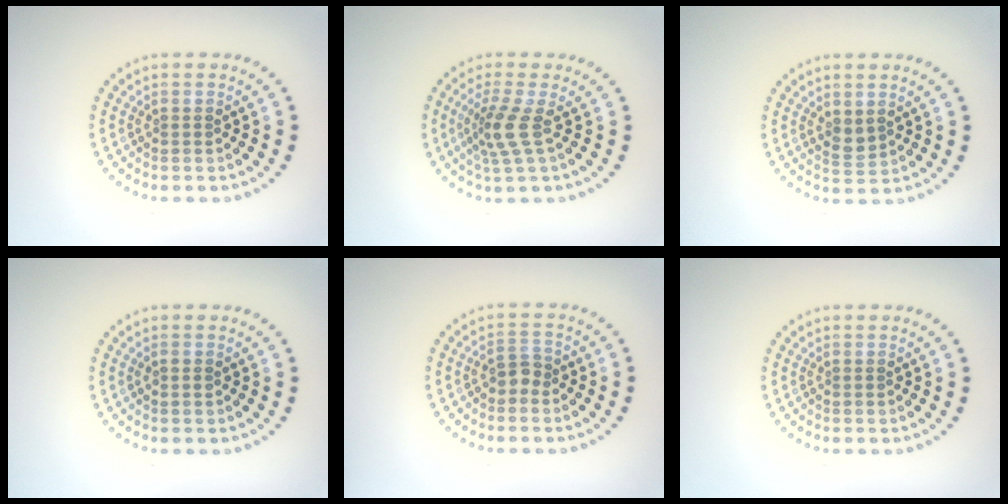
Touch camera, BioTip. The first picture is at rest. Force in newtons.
{"total": 2.9, "press": 2.1, "slide": 2.0}
{"total": 1.6, "press": 1.4, "slide": 0.6}
{"total": 0.8, "press": 0.8, "slide": 0.0}
{"total": 1.5, "press": 1.3, "slide": 0.8}
{"total": 0.0}